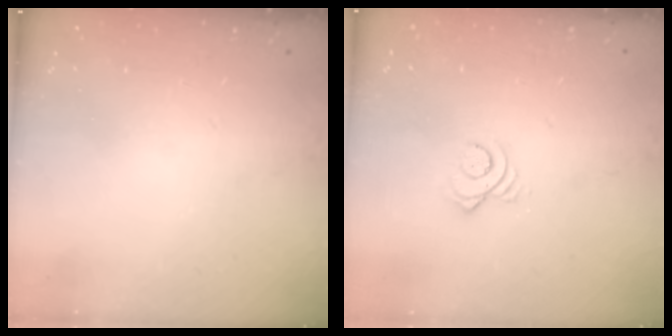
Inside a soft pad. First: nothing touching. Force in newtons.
{"total": 3.4, "press": 3.4, "slide": 0.2}